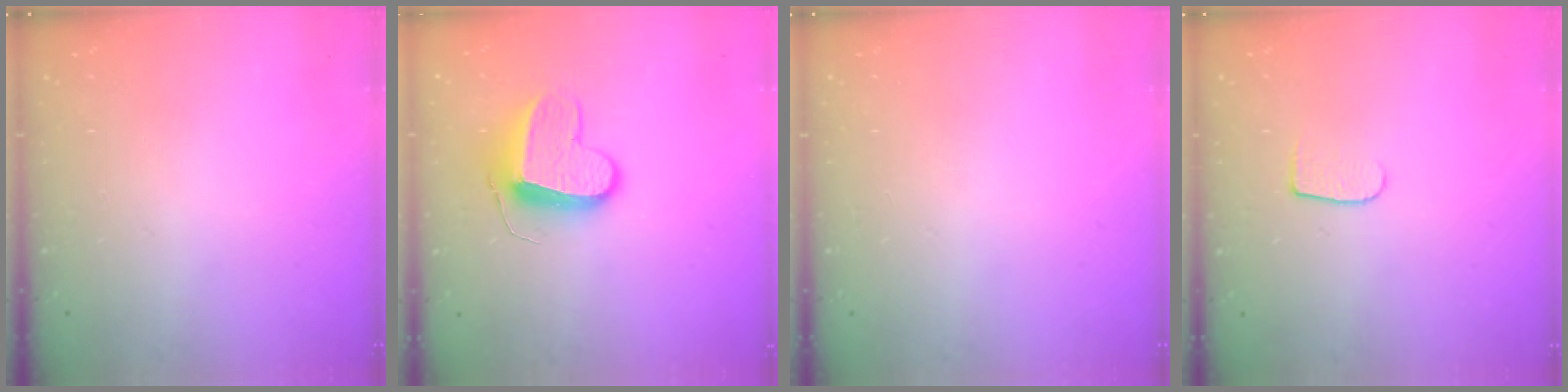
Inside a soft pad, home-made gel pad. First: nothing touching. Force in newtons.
{"total": 9.9, "press": 9.9, "slide": 0.0}
{"total": 0.0}
{"total": 5.8, "press": 5.8, "slide": 0.7}